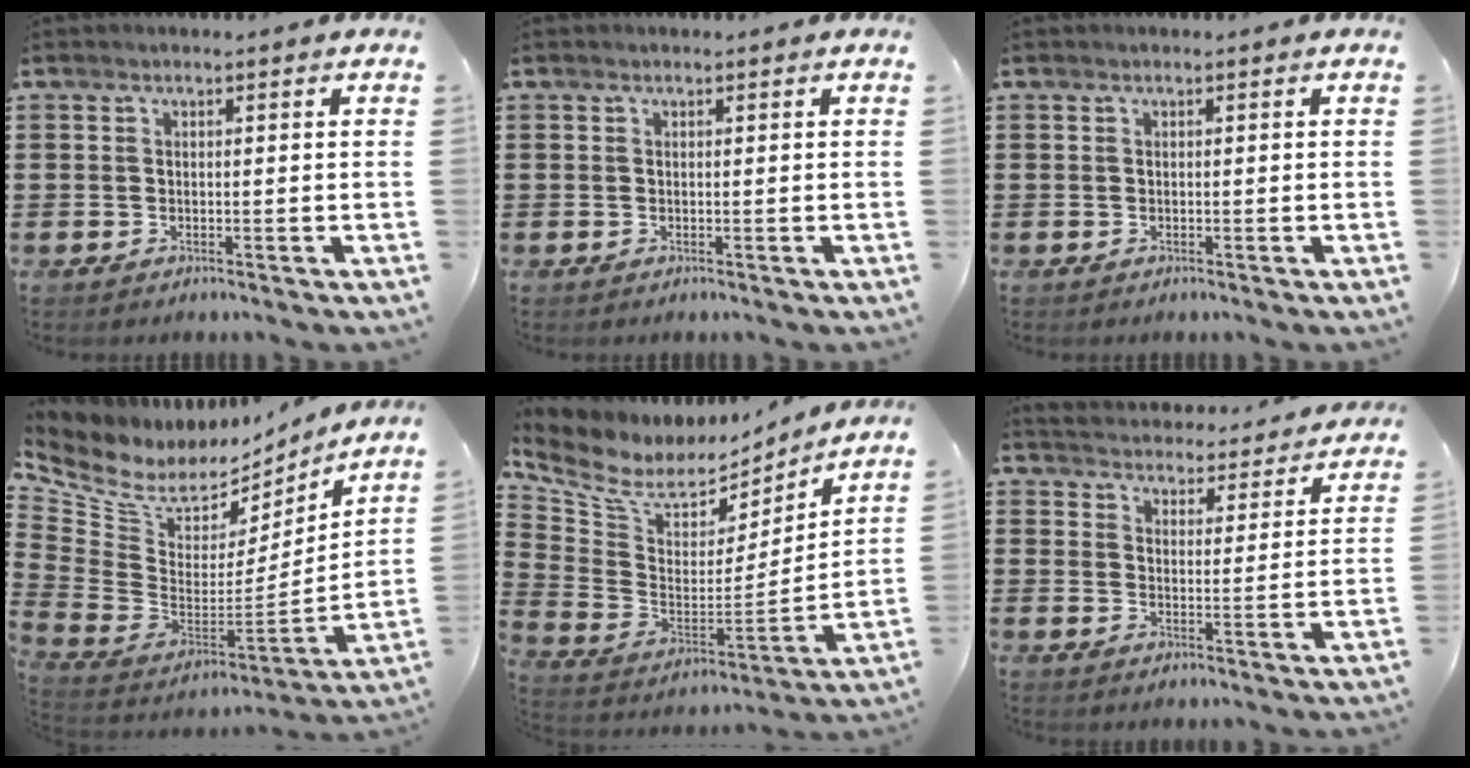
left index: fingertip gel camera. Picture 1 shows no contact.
{"total": 0.0}
{"total": 0.0}
{"total": 6.8, "force": [4.5, 4.6, 2.5], "torque": [-0.091, -0.044, 0.079]}
{"total": 7.2, "force": [5.5, 3.6, 2.9], "torque": [-0.091, -0.041, 0.098]}
{"total": 4.1, "force": [4.1, -0.2, -0.4], "torque": [-0.017, -0.039, 0.067]}